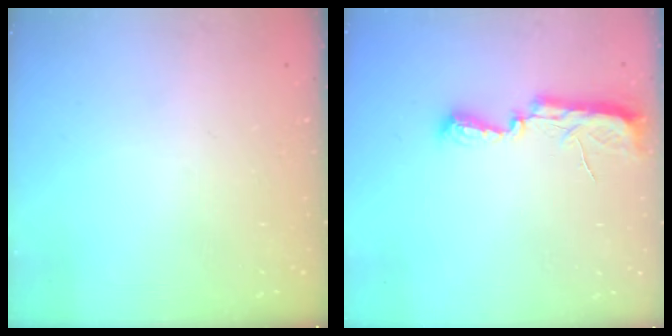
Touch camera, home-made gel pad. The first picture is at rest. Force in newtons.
{"total": 7.9, "press": 7.8, "slide": 0.8}